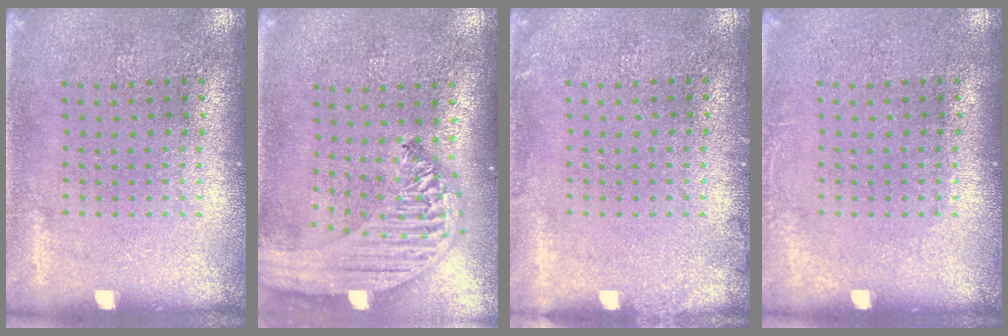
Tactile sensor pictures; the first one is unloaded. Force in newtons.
{"total": 2.5, "press": 2.1, "slide": 1.3}
{"total": 0.8, "press": 0.7, "slide": 0.2}
{"total": 0.7, "press": 0.7, "slide": 0.1}